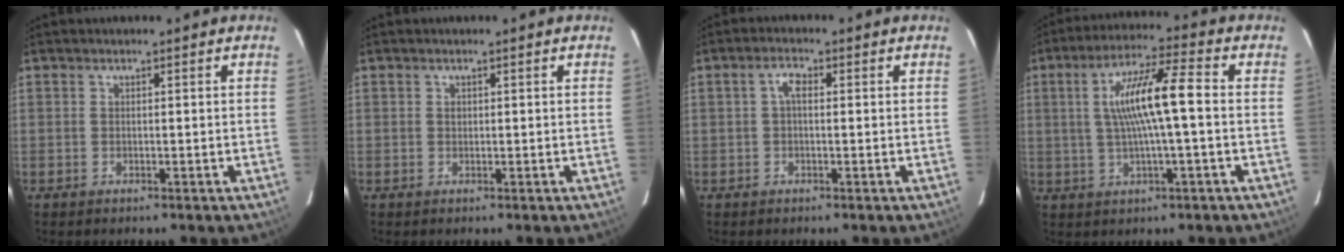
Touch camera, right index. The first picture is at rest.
{"total": 0.6, "force": [0.1, 0.6, 0.2], "torque": [-0.001, 0.002, 0.002]}
{"total": 2.4, "force": [0.2, 1.2, 2.1], "torque": [-0.043, 0.011, 0.004]}
{"total": 10.9, "force": [0.4, 0.9, 10.9], "torque": [-0.196, 0.015, 0.009]}